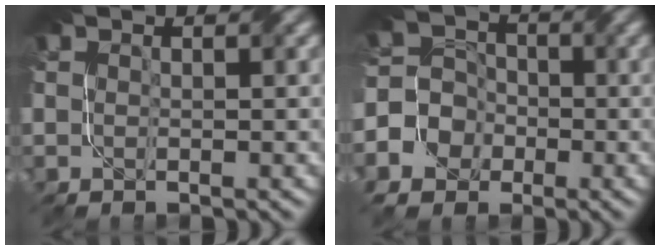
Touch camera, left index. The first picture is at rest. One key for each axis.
{"total": 6.7, "fx": -3.3, "fy": 5.6, "fz": 1.5, "tx": -0.029, "ty": 0.004, "tz": -0.088}